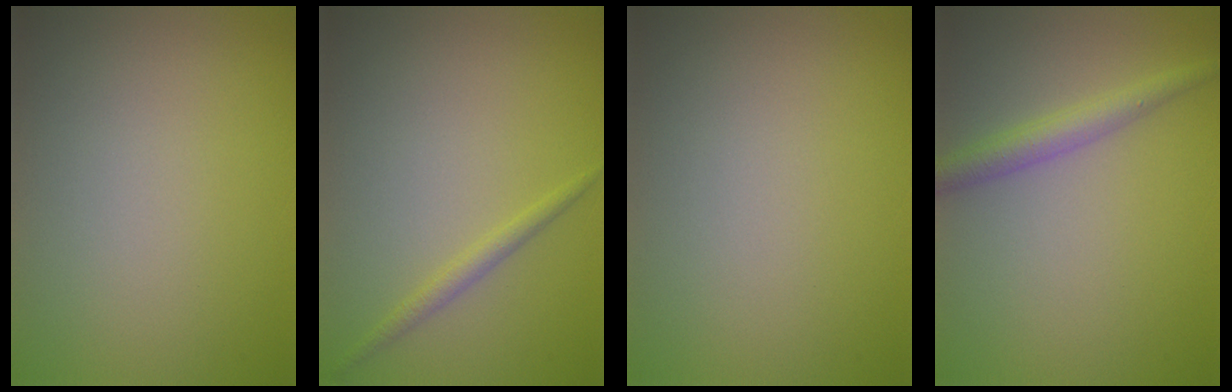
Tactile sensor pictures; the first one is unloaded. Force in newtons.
{"total": 1.3, "press": 1.3, "slide": 0.0}
{"total": 0.0}
{"total": 2.5, "press": 2.5, "slide": 0.0}